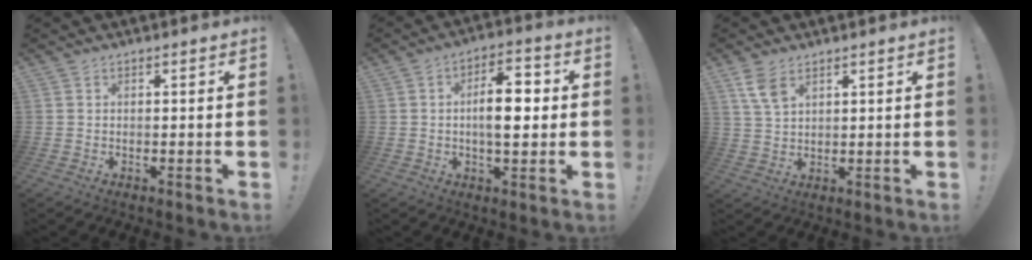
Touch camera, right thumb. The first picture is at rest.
{"total": 10.5, "force": [0.2, 4.8, 9.4], "torque": [-0.143, 0.006, -0.002]}
{"total": 6.1, "force": [3.7, 3.0, 3.8], "torque": [-0.065, -0.016, 0.069]}